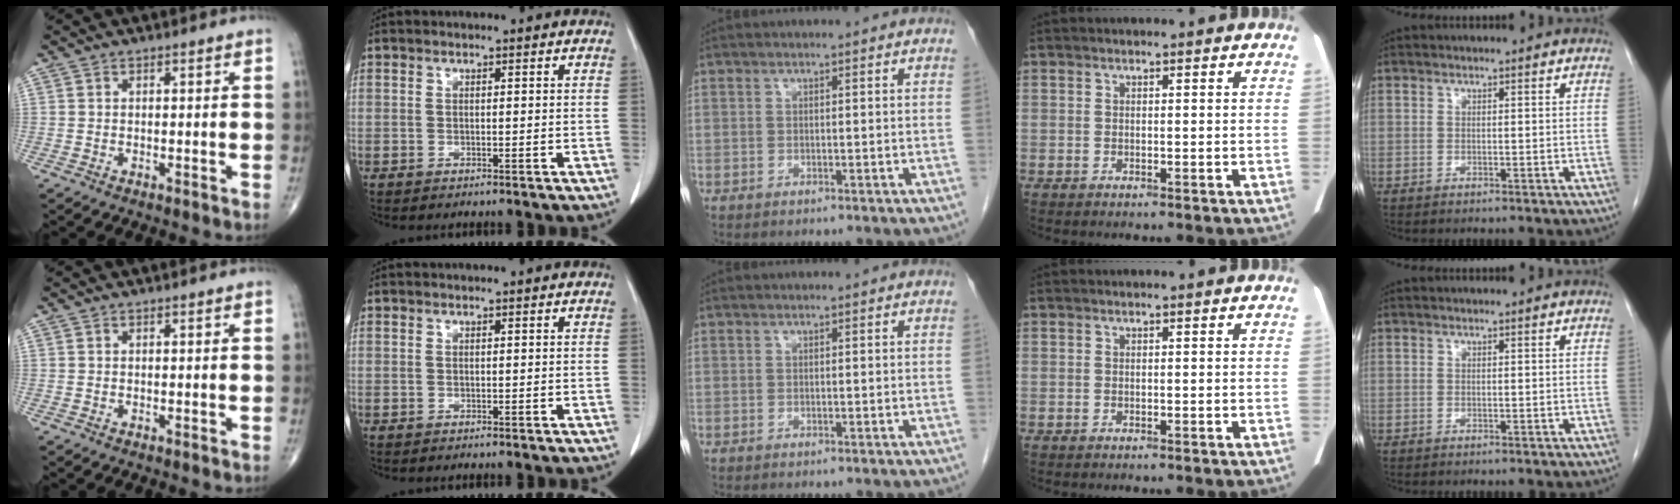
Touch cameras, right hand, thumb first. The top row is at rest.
{}